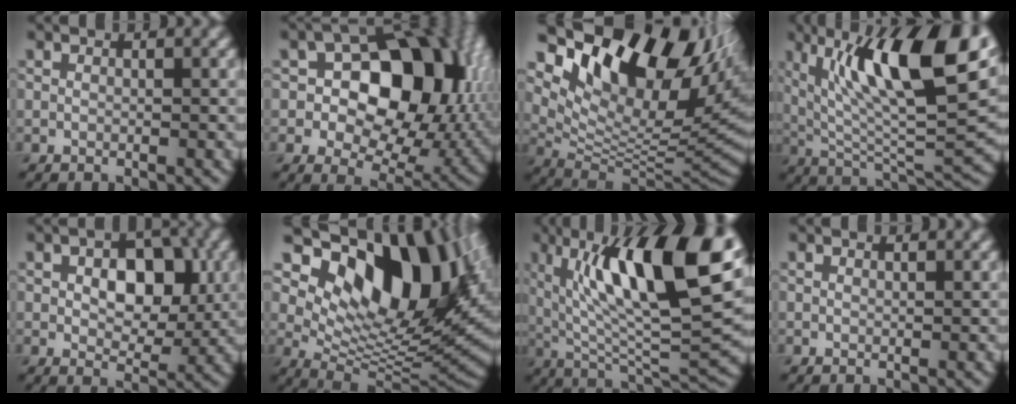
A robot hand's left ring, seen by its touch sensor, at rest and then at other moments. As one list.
[{"total": 13.3, "force": [1.7, 8.6, 10.0], "torque": [-0.108, 0.013, 0.018]}, {"total": 14.5, "force": [7.5, 7.3, 10.0], "torque": [-0.172, 0.016, 0.141]}, {"total": 13.9, "force": [5.7, 4.1, 12.0], "torque": [-0.195, 0.004, 0.097]}, {"total": 6.5, "force": [1.1, 3.9, 5.1], "torque": [-0.075, 0.000, 0.016]}, {"total": 14.3, "force": [6.2, 7.3, 10.6], "torque": [-0.161, -0.001, 0.115]}, {"total": 15.3, "force": [5.6, 4.6, 13.5], "torque": [-0.204, 0.004, 0.087]}, {"total": 0.6, "force": [0.6, 0.1, 0.2], "torque": [-0.004, 0.001, 0.010]}]